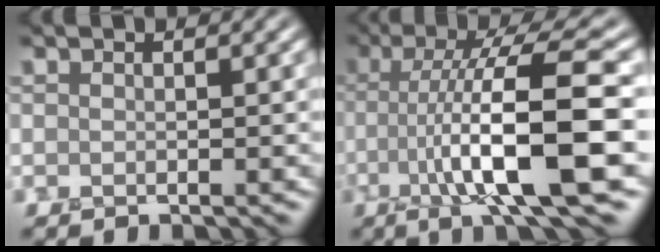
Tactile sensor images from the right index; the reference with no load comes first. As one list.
[{"total": 10.2, "force": [-1.6, 1.9, 9.9], "torque": [-0.152, 0.016, -0.028]}]